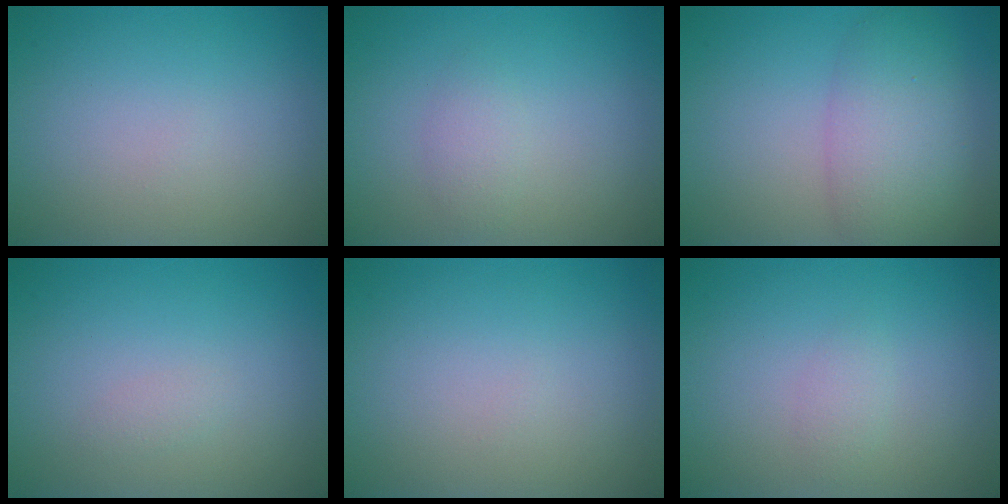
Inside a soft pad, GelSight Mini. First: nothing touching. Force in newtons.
{"total": 1.4, "press": 1.4, "slide": 0.0}
{"total": 5.8, "press": 5.8, "slide": 0.1}
{"total": 0.6, "press": 0.6, "slide": 0.0}
{"total": 0.0}
{"total": 1.0, "press": 1.0, "slide": 0.1}